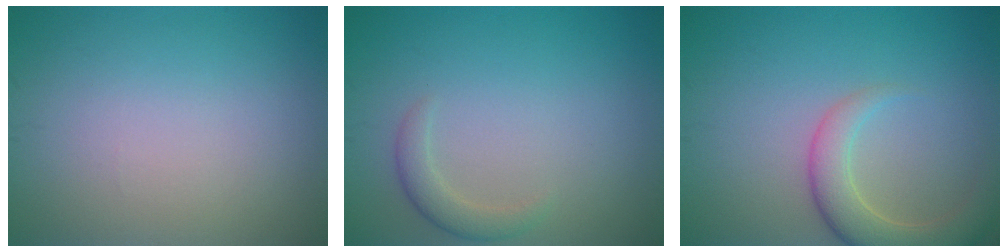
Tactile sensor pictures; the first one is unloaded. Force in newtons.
{"total": 1.8, "press": 1.8, "slide": 0.0}
{"total": 4.5, "press": 4.5, "slide": 0.5}